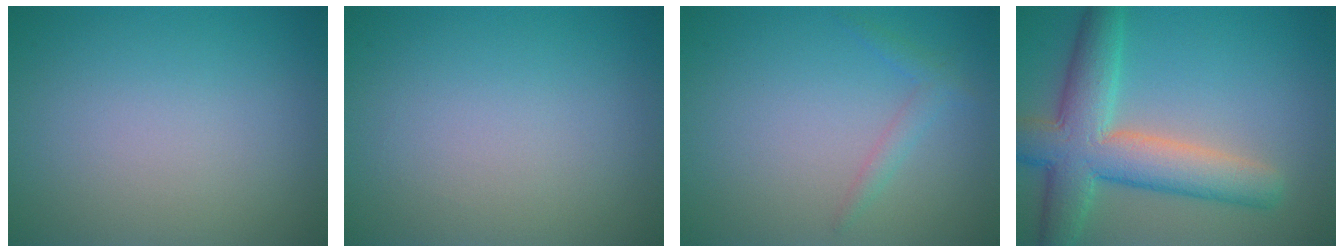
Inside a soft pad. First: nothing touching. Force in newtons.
{"total": 0.0}
{"total": 0.7, "press": 0.7, "slide": 0.0}
{"total": 8.2, "press": 8.2, "slide": 0.5}